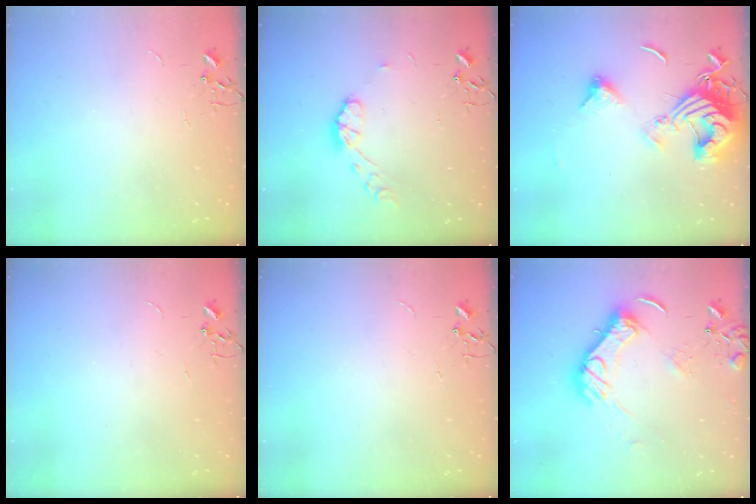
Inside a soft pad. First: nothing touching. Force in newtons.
{"total": 8.1, "press": 8.1, "slide": 0.6}
{"total": 15.7, "press": 15.6, "slide": 1.8}
{"total": 0.0}
{"total": 0.0}
{"total": 14.6, "press": 14.6, "slide": 1.1}